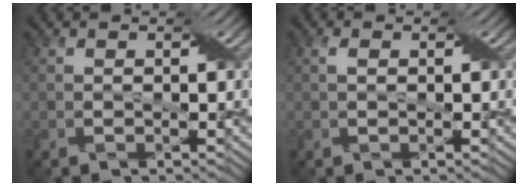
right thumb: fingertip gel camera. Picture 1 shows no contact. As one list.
[{"total": 1.1, "force": [0.3, 0.6, 0.8], "torque": [-0.017, 0.005, 0.005]}]